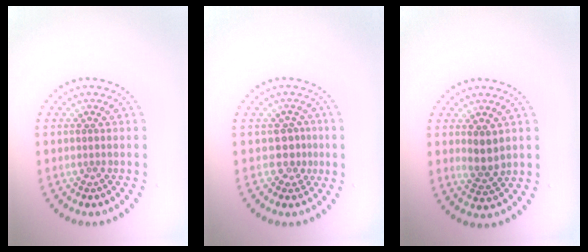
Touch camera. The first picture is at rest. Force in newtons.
{"total": 2.1, "press": 1.6, "slide": 1.3}
{"total": 2.2, "press": 2.1, "slide": 0.6}